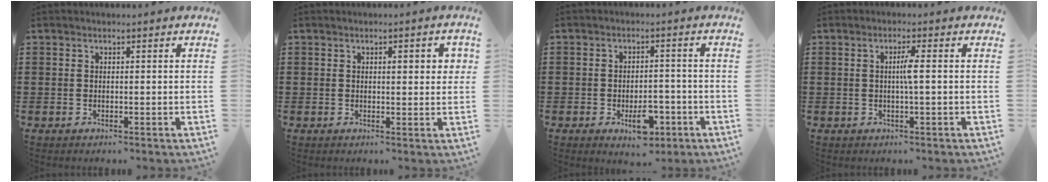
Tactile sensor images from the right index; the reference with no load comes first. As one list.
[{"total": 2.0, "force": [0.5, 0.6, 1.9], "torque": [-0.028, 0.004, 0.003]}, {"total": 5.7, "force": [-2.5, 2.8, 4.2], "torque": [-0.055, 0.007, -0.042]}, {"total": 2.6, "force": [0.0, -0.2, 2.6], "torque": [-0.049, -0.004, -0.003]}]